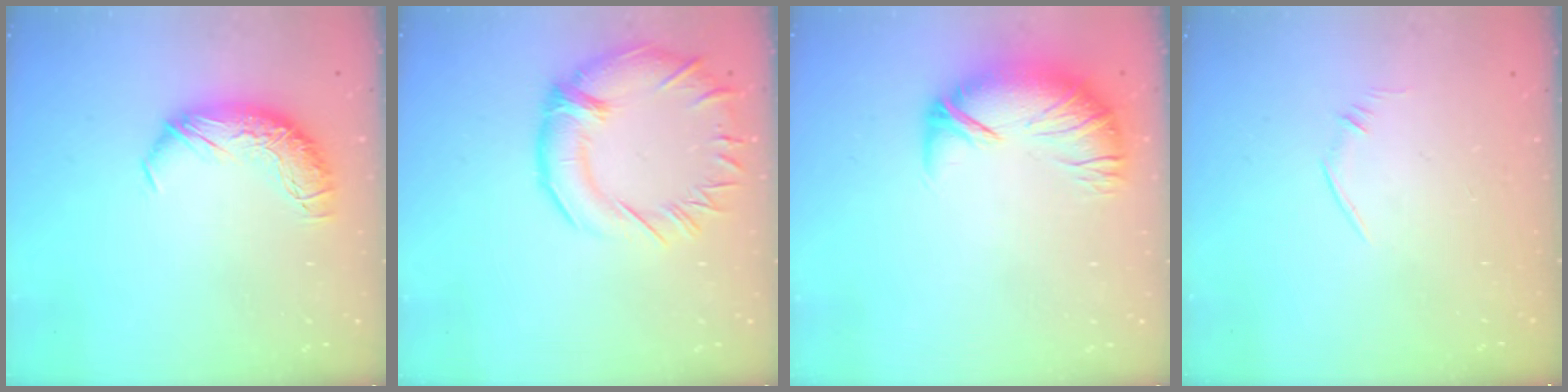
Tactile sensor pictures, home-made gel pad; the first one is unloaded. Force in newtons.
{"total": 6.1, "press": 5.9, "slide": 1.7}
{"total": 2.7, "press": 1.5, "slide": 2.2}
{"total": 6.1, "press": 6.0, "slide": 1.1}